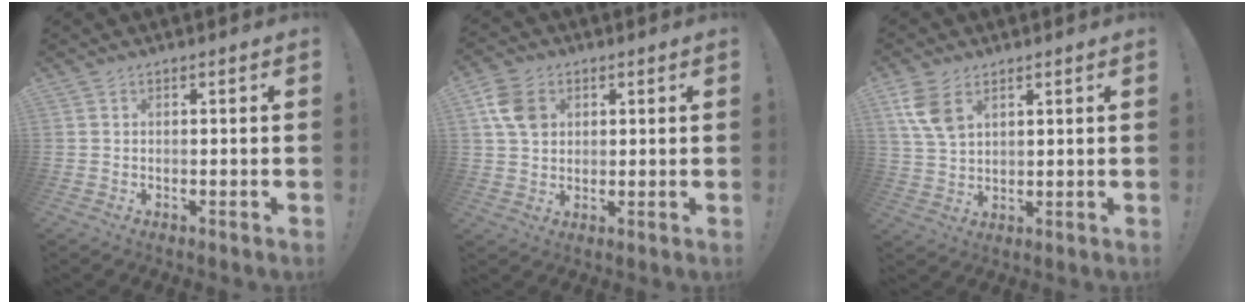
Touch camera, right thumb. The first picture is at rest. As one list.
[{"total": 8.8, "force": [2.7, 6.8, 4.8], "torque": [-0.077, 0.003, 0.055]}, {"total": 8.4, "force": [4.1, 5.1, 5.2], "torque": [-0.100, -0.008, 0.082]}]